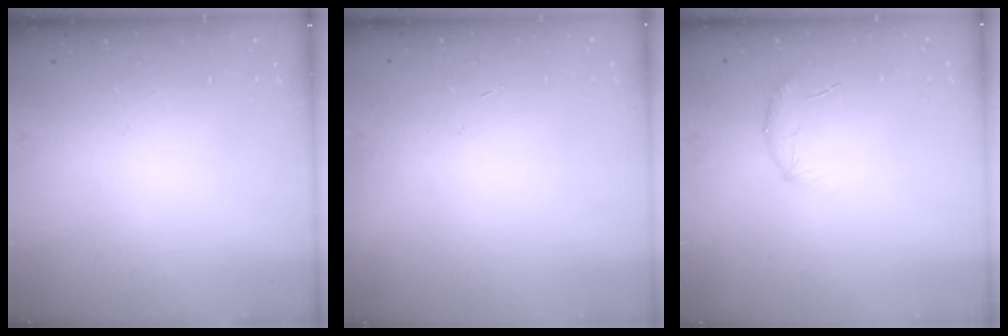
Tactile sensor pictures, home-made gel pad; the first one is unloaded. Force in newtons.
{"total": 0.6, "press": 0.5, "slide": 0.2}
{"total": 8.3, "press": 8.1, "slide": 1.7}